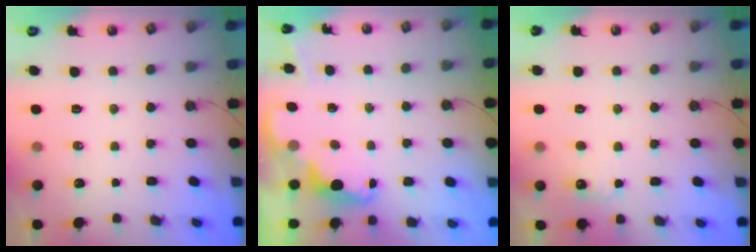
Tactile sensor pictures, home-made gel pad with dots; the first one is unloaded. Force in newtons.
{"total": 2.2, "press": 2.1, "slide": 0.5}
{"total": 7.1, "press": 7.0, "slide": 1.3}